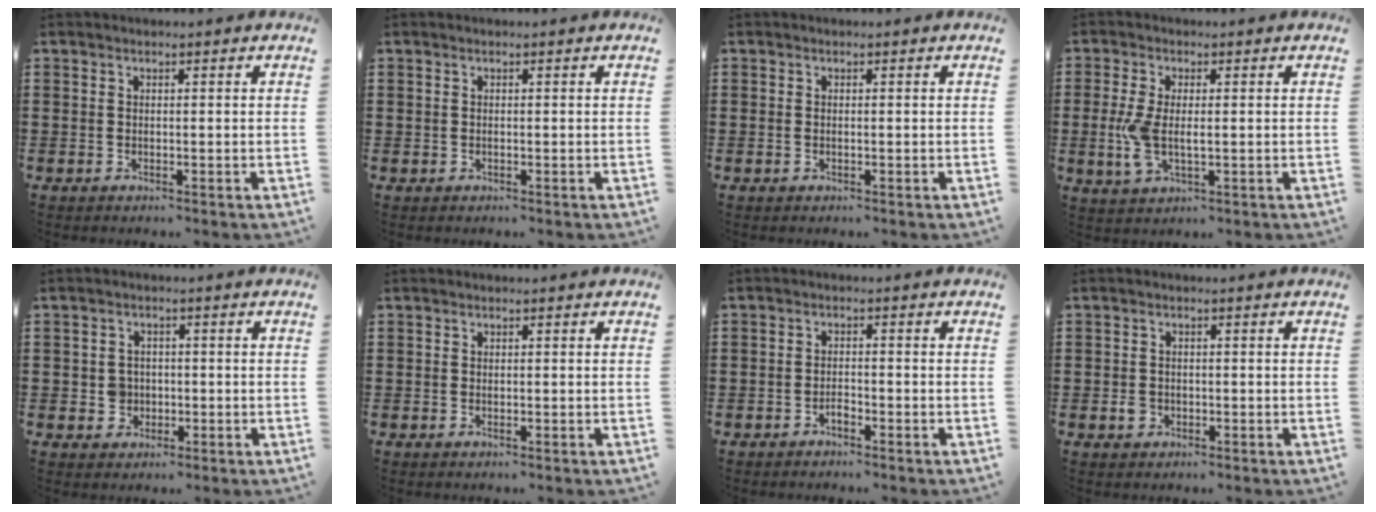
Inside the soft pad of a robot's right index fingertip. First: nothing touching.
{"total": 0.0}
{"total": 0.5, "force": [-0.1, 0.2, 0.4], "torque": [-0.012, -0.002, -0.001]}
{"total": 5.4, "force": [-0.3, 2.6, 4.8], "torque": [-0.115, -0.004, -0.011]}
{"total": 2.9, "force": [-0.6, 2.7, 0.9], "torque": [-0.027, 0.005, -0.014]}
{"total": 0.0}
{"total": 1.5, "force": [-1.1, 0.6, 0.8], "torque": [-0.018, -0.001, -0.022]}
{"total": 1.9, "force": [-0.6, 1.5, 0.9], "torque": [-0.018, 0.003, -0.013]}